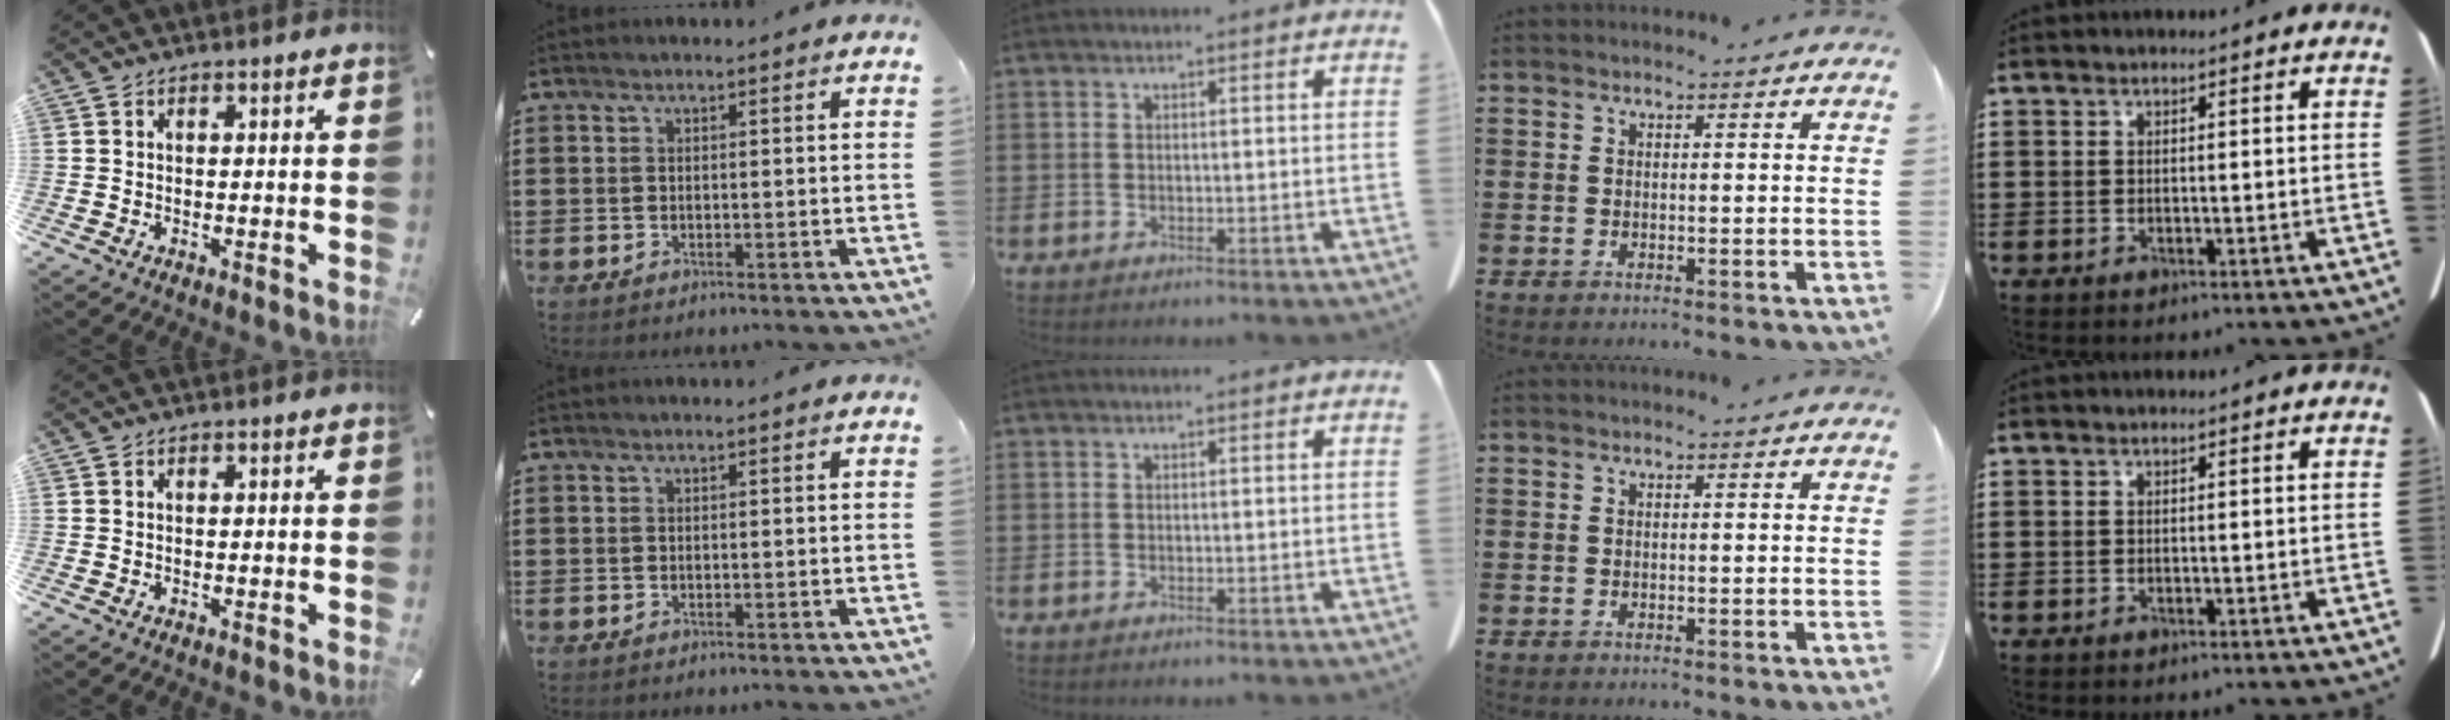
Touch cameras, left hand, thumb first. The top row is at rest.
{}